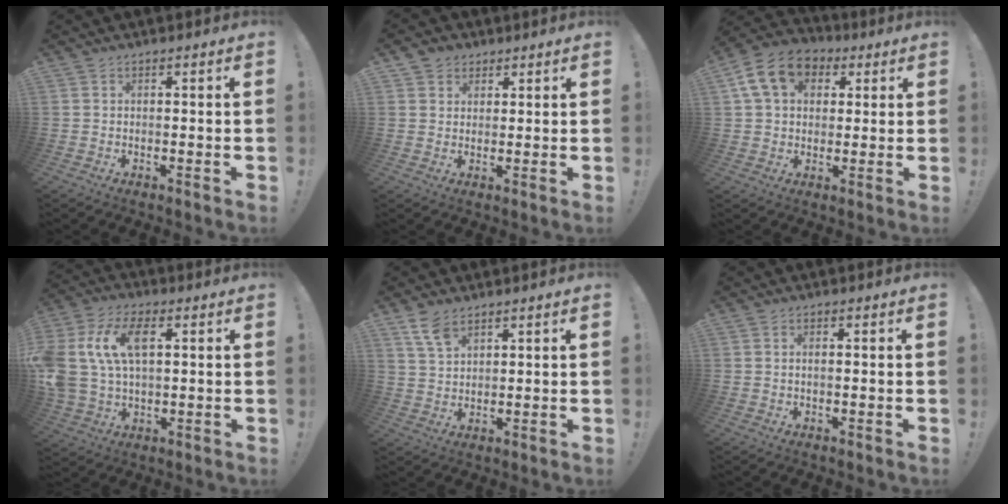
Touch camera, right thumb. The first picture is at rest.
{"total": 3.7, "force": [2.0, 3.2, 0.2], "torque": [0.001, -0.008, 0.035]}
{"total": 14.2, "force": [5.0, 10.5, 8.1], "torque": [-0.120, -0.005, 0.099]}
{"total": 15.6, "force": [4.1, 9.8, 11.4], "torque": [-0.236, 0.003, 0.074]}
{"total": 6.3, "force": [4.4, 3.0, 3.4], "torque": [-0.060, -0.021, 0.082]}
{"total": 1.0, "force": [-0.1, 0.2, 1.0], "torque": [-0.024, 0.003, -0.001]}